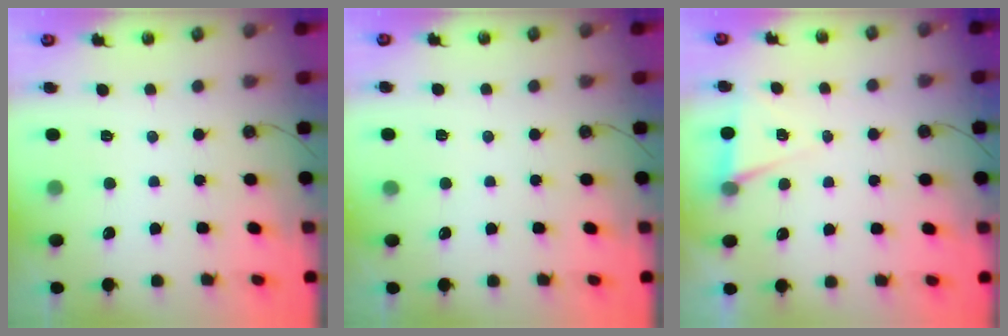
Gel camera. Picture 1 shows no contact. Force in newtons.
{"total": 2.8, "press": 2.2, "slide": 1.6}
{"total": 5.7, "press": 3.3, "slide": 4.6}